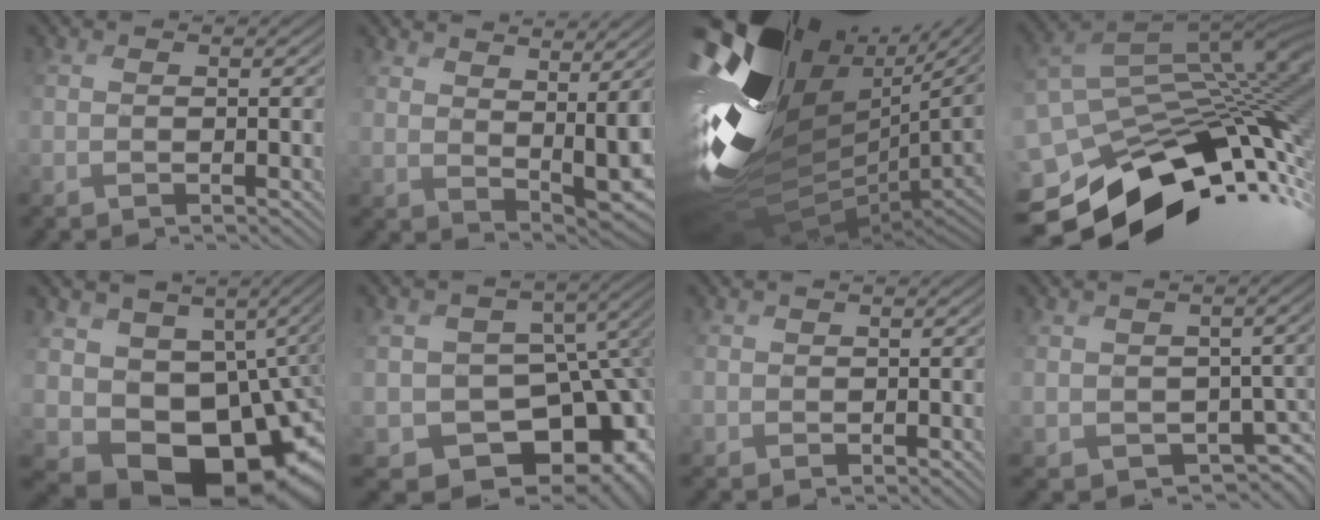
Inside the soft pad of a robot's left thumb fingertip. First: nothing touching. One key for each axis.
{"total": 6.1, "fx": 3.8, "fy": 1.8, "fz": 4.4, "tx": -0.090, "ty": -0.007, "tz": 0.082}
{"total": 17.7, "fx": 6.4, "fy": 11.7, "fz": 11.5, "tx": -0.265, "ty": 0.014, "tz": 0.158}
{"total": 13.9, "fx": -8.6, "fy": 8.6, "fz": 6.8, "tx": -0.144, "ty": 0.005, "tz": -0.133}
{"total": 11.7, "fx": -2.4, "fy": 9.1, "fz": 7.0, "tx": -0.111, "ty": -0.047, "tz": -0.009}
{"total": 11.7, "fx": -4.8, "fy": 8.9, "fz": 5.8, "tx": -0.091, "ty": -0.045, "tz": -0.046}
{"total": 1.9, "fx": 0.3, "fy": -0.2, "fz": -1.9, "tx": 0.025, "ty": -0.003, "tz": 0.014}
{"total": 2.9, "fx": -0.4, "fy": 2.8, "fz": 0.6, "tx": -0.024, "ty": -0.018, "tz": 0.005}